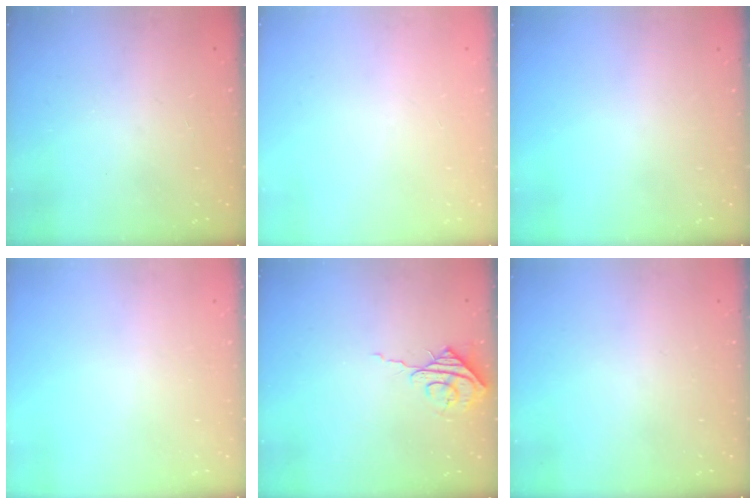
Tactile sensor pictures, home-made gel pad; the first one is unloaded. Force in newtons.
{"total": 0.0}
{"total": 0.0}
{"total": 0.0}
{"total": 7.4, "press": 7.4, "slide": 0.7}
{"total": 0.0}